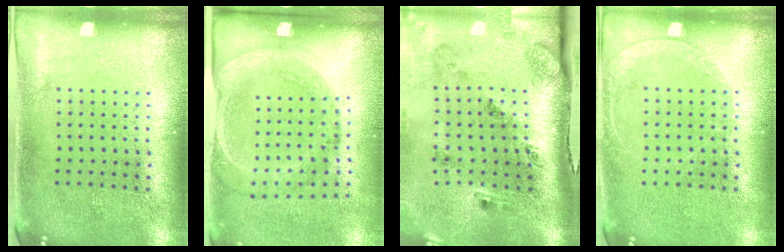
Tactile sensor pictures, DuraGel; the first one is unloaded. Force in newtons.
{"total": 1.8, "press": 1.1, "slide": 1.4}
{"total": 3.2, "press": 2.0, "slide": 2.5}
{"total": 1.3, "press": 1.3, "slide": 0.2}